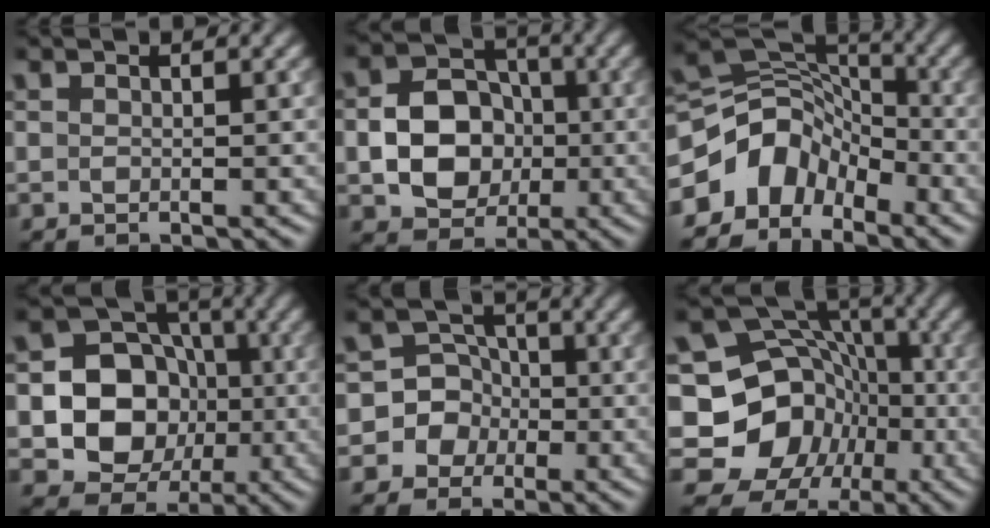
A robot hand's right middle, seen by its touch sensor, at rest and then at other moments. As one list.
[{"total": 7.0, "force": [-1.2, 5.6, 4.1], "torque": [-0.067, -0.002, -0.025]}, {"total": 6.9, "force": [-3.7, 4.9, 3.0], "torque": [-0.047, 0.012, -0.084]}, {"total": 10.3, "force": [-1.4, 9.1, 4.8], "torque": [-0.060, -0.005, -0.049]}, {"total": 7.1, "force": [-2.3, 6.7, 0.7], "torque": [0.002, 0.017, -0.069]}, {"total": 12.6, "force": [-4.0, 11.0, 4.9], "torque": [-0.096, 0.012, -0.098]}]